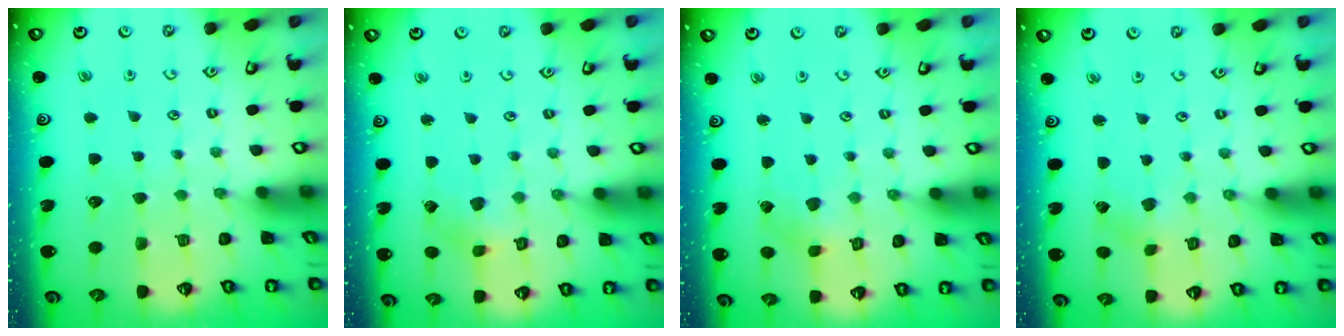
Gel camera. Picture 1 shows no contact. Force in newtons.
{"total": 2.0, "press": 2.0, "slide": 0.3}
{"total": 2.5, "press": 2.5, "slide": 0.3}
{"total": 0.7, "press": 0.7, "slide": 0.0}